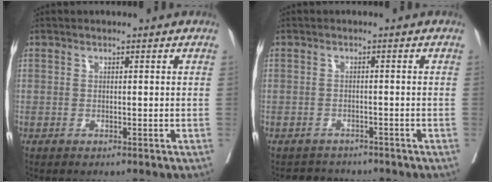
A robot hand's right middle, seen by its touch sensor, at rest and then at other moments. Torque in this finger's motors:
{"motor_torque": [0.17, -0.17, -0.02, 0.00]}